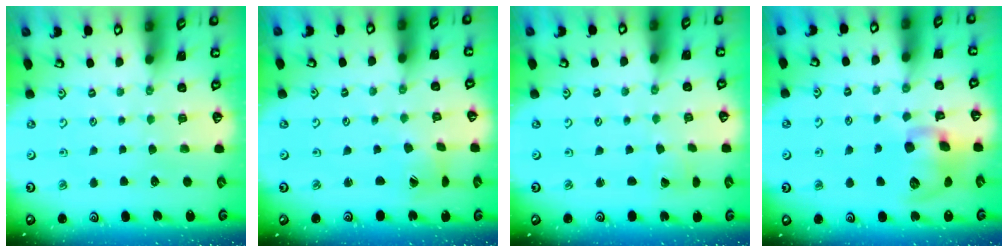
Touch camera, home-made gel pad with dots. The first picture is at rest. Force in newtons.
{"total": 2.2, "press": 2.2, "slide": 0.3}
{"total": 2.1, "press": 2.1, "slide": 0.1}
{"total": 13.1, "press": 12.9, "slide": 2.0}